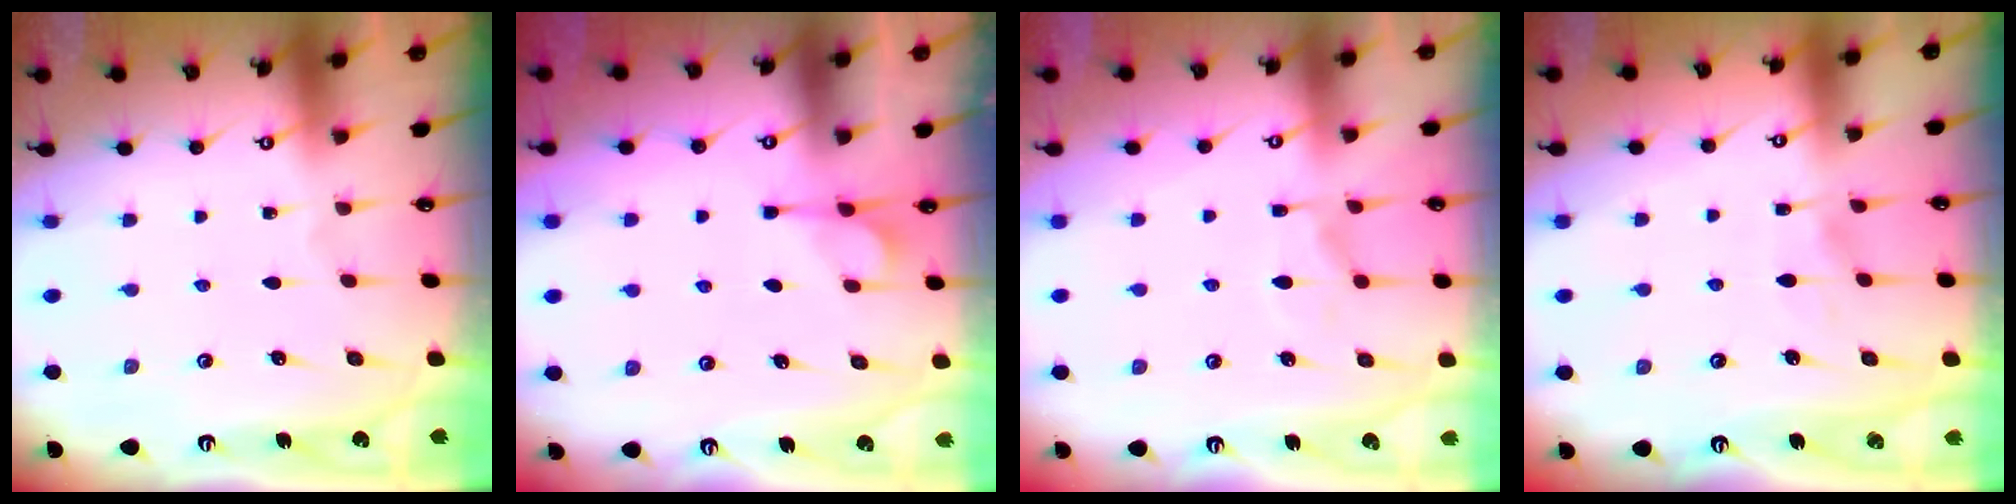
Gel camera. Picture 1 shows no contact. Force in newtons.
{"total": 2.1, "press": 1.9, "slide": 0.9}
{"total": 6.0, "press": 5.8, "slide": 1.3}
{"total": 3.9, "press": 3.9, "slide": 0.4}